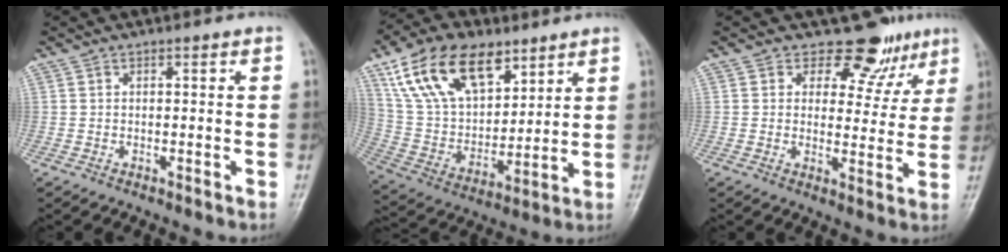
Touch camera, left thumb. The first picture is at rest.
{"total": 20.3, "force": [11.3, 11.4, 12.5], "torque": [-0.195, -0.033, 0.214]}
{"total": 8.4, "force": [6.2, 5.4, 1.9], "torque": [0.016, -0.038, 0.071]}